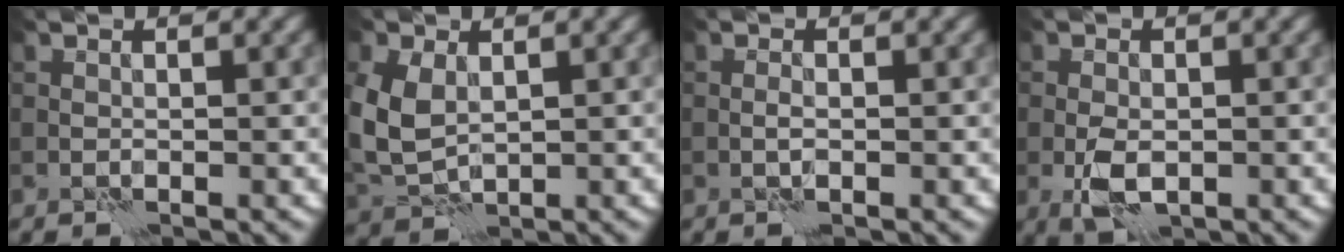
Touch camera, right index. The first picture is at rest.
{"total": 5.0, "force": [0.9, 3.4, 3.5], "torque": [-0.095, 0.004, 0.021]}
{"total": 0.8, "force": [-0.1, 0.2, 0.7], "torque": [-0.016, 0.003, -0.004]}
{"total": 3.3, "force": [-1.0, 1.7, 2.6], "torque": [-0.051, -0.005, -0.018]}